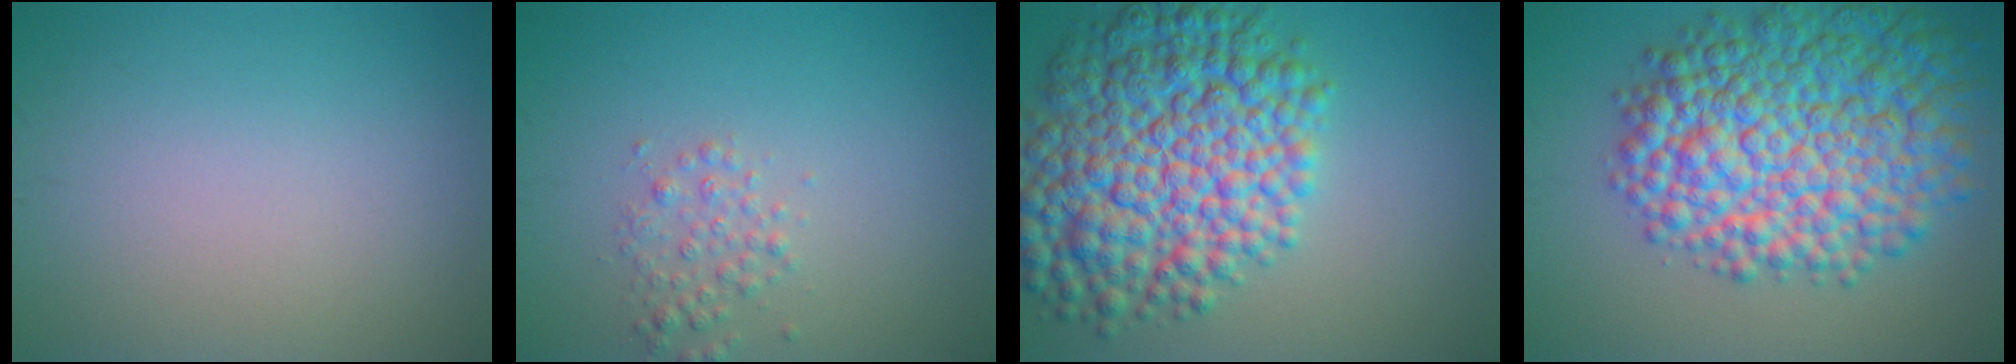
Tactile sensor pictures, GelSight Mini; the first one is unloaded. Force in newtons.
{"total": 1.8, "press": 1.8, "slide": 0.0}
{"total": 12.1, "press": 12.1, "slide": 0.2}
{"total": 12.7, "press": 12.7, "slide": 0.3}